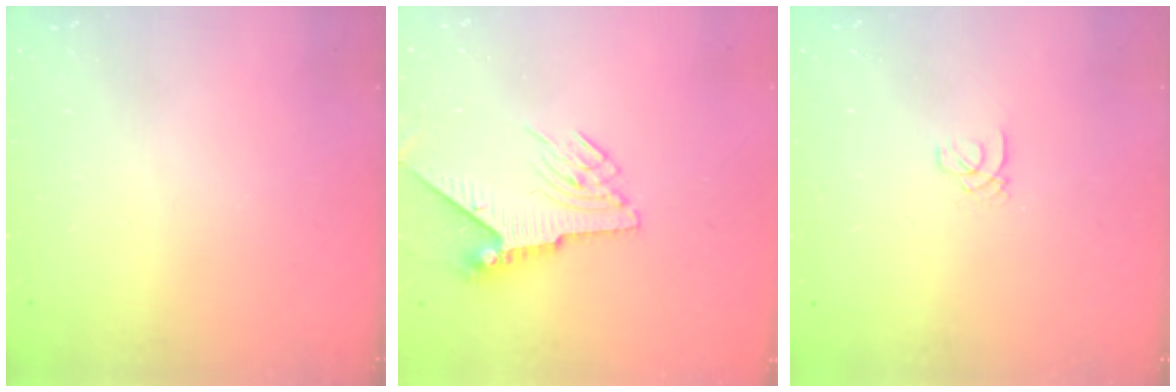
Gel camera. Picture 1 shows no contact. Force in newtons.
{"total": 7.0, "press": 6.9, "slide": 1.1}
{"total": 1.0, "press": 1.0, "slide": 0.1}